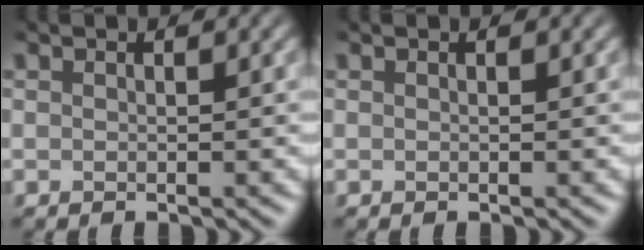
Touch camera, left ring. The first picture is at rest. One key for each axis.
{"total": 0.0}